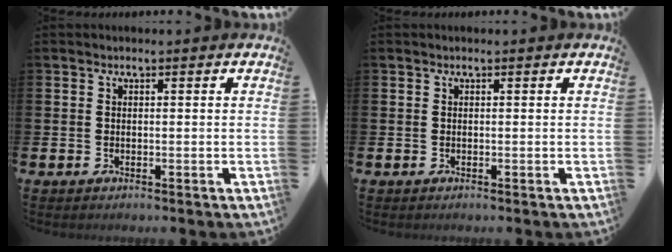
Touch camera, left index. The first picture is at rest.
{"total": 0.0}